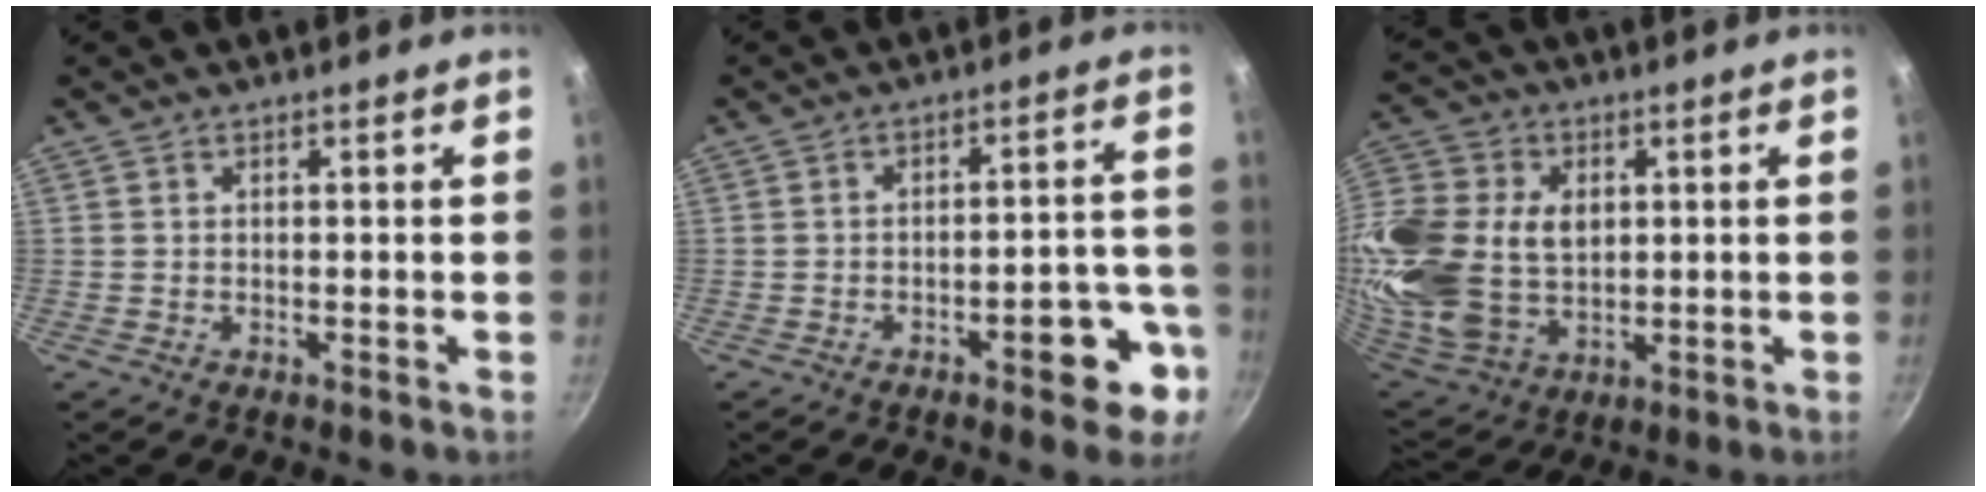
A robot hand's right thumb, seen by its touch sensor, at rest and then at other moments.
{"total": 9.8, "force": [-4.6, 3.7, 7.8], "torque": [-0.071, 0.039, -0.053]}
{"total": 25.8, "force": [2.5, 19.0, 17.3], "torque": [-0.400, 0.010, 0.057]}